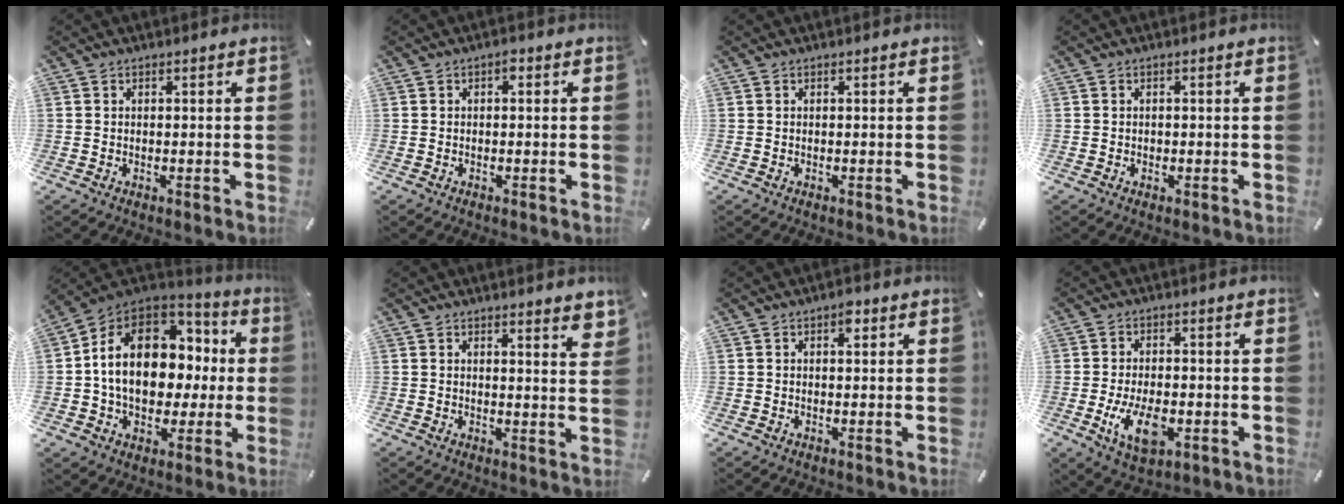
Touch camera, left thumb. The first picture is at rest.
{"total": 1.1, "force": [0.1, 0.7, 0.9], "torque": [-0.019, 0.006, 0.000]}
{"total": 0.0}
{"total": 0.6, "force": [0.0, 0.5, 0.2], "torque": [-0.004, 0.003, -0.002]}
{"total": 18.5, "force": [2.0, 13.8, 12.2], "torque": [-0.208, -0.002, 0.037]}
{"total": 2.6, "force": [2.2, 0.1, 1.4], "torque": [-0.017, -0.016, 0.036]}
{"total": 2.5, "force": [1.0, 1.3, 1.9], "torque": [-0.016, -0.003, 0.010]}
{"total": 9.6, "force": [-2.7, 5.3, 7.5], "torque": [-0.148, -0.008, -0.049]}